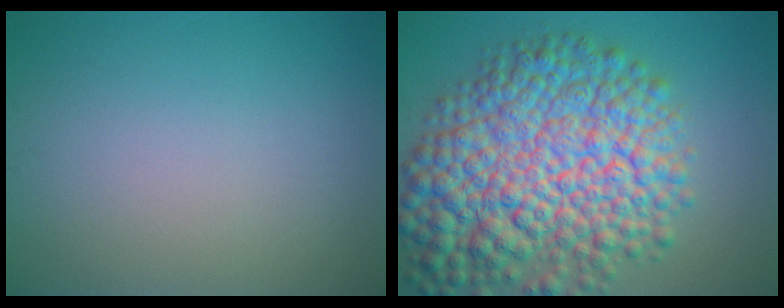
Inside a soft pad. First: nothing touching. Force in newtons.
{"total": 13.3, "press": 13.2, "slide": 0.4}